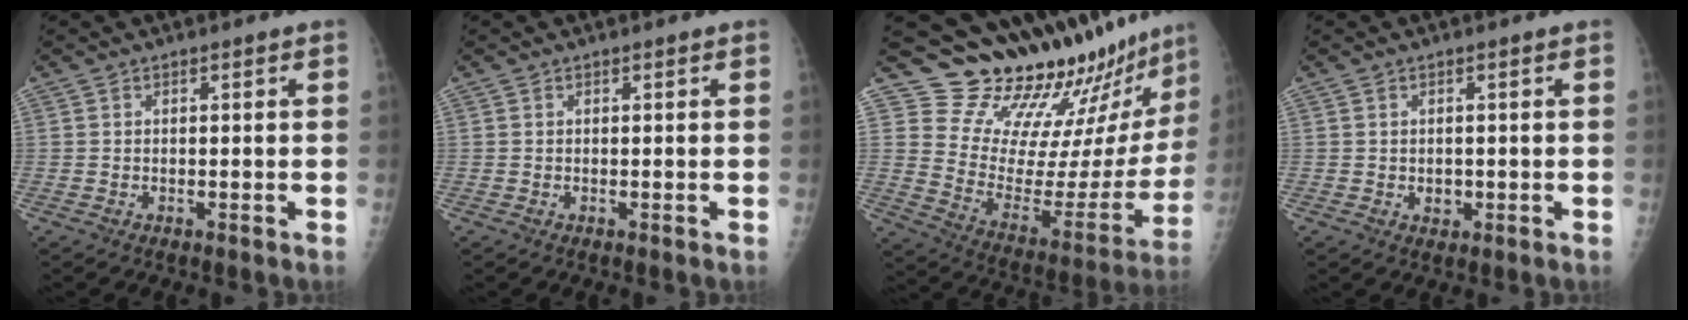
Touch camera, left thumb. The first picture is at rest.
{"total": 0.0}
{"total": 24.1, "force": [22.7, 3.5, 7.3], "torque": [-0.079, -0.209, 0.322]}
{"total": 1.4, "force": [0.1, 1.2, 0.8], "torque": [-0.009, -0.001, 0.006]}